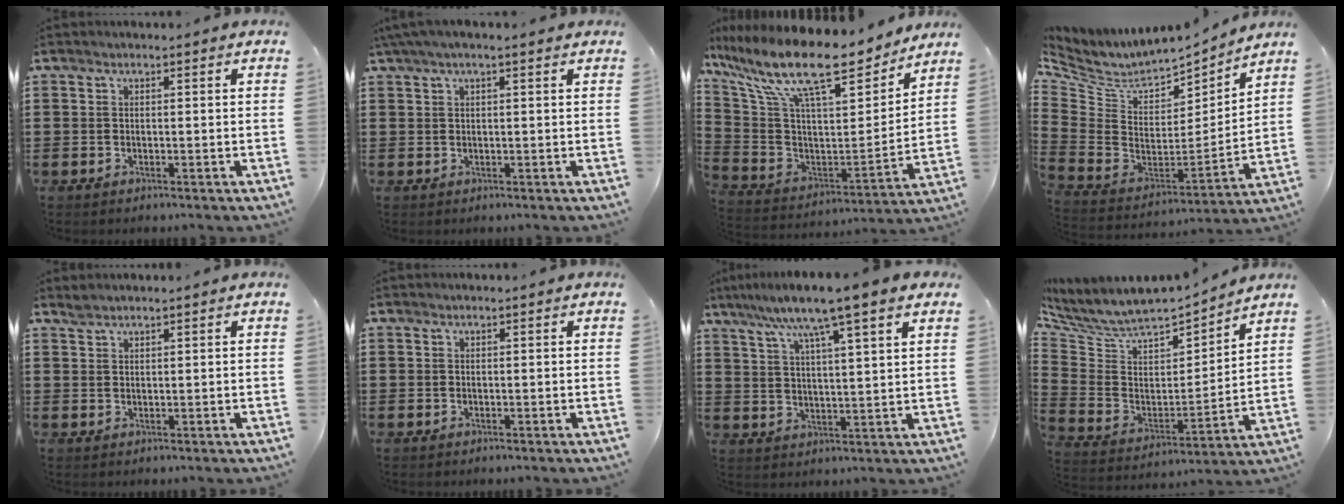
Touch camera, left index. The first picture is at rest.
{"total": 2.0, "force": [1.1, 0.1, 1.7], "torque": [-0.033, 0.001, 0.019]}
{"total": 15.9, "force": [12.3, 2.9, 9.7], "torque": [-0.227, -0.081, 0.207]}
{"total": 6.3, "force": [5.7, 2.1, 1.4], "torque": [-0.069, -0.054, 0.096]}
{"total": 1.2, "force": [1.1, 0.1, 0.2], "torque": [-0.006, 0.000, 0.022]}
{"total": 0.0}
{"total": 7.9, "force": [6.1, -0.4, 5.0], "torque": [-0.118, -0.023, 0.099]}
{"total": 5.9, "force": [5.3, 2.2, 1.5], "torque": [-0.062, -0.045, 0.089]}